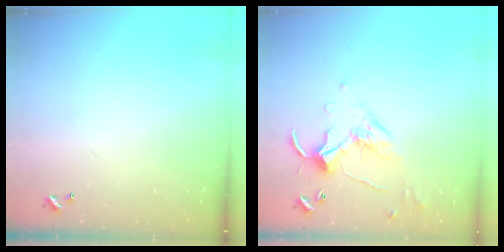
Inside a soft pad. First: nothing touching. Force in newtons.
{"total": 1.7, "press": 1.4, "slide": 0.8}